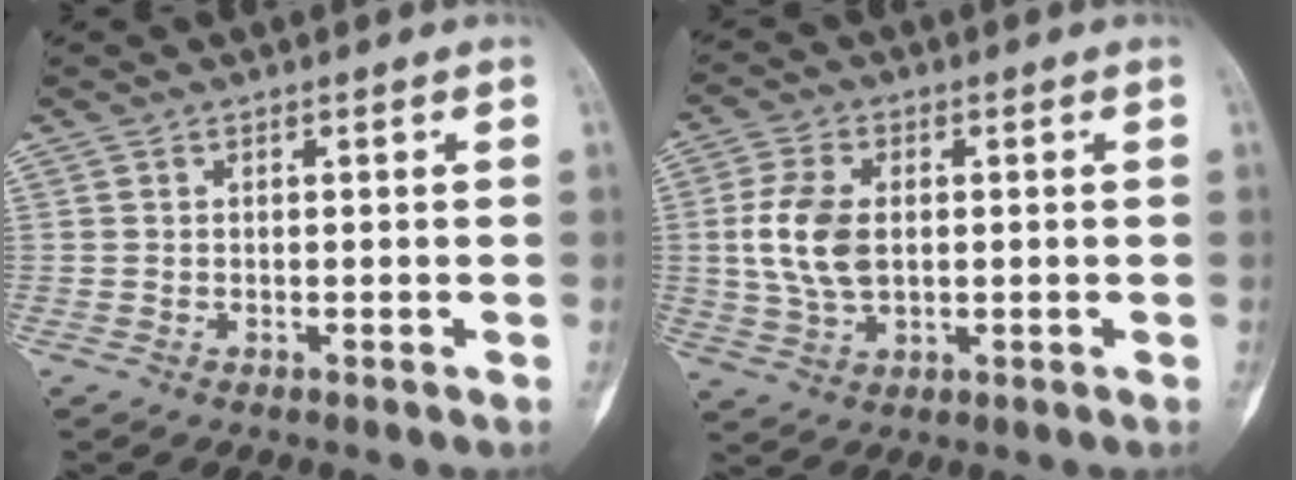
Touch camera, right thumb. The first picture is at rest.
{"total": 9.3, "force": [0.6, 5.8, 7.3], "torque": [-0.150, 0.002, 0.015]}